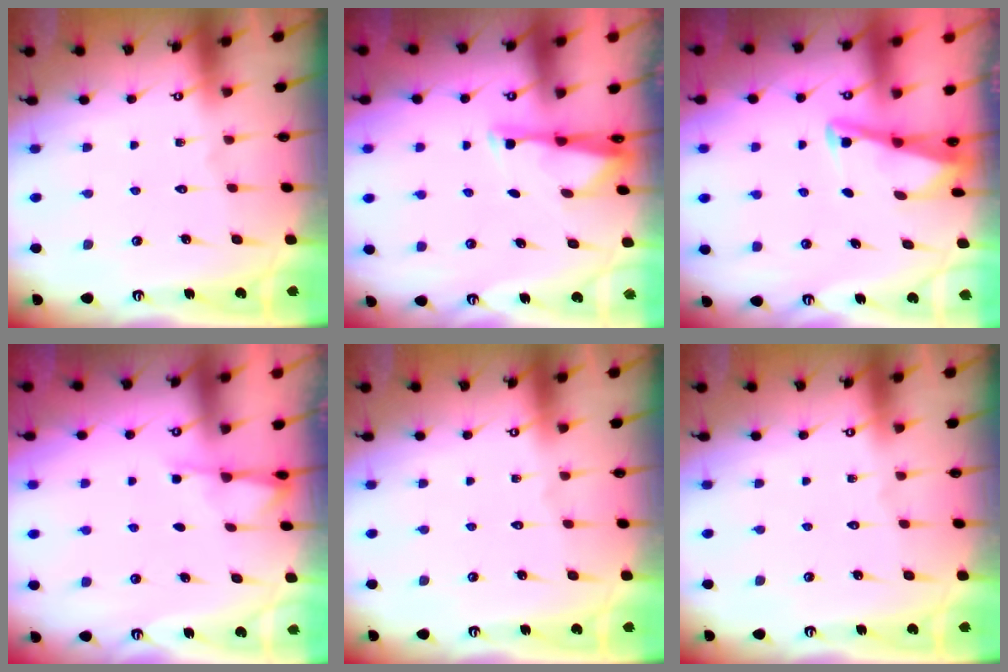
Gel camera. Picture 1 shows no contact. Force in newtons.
{"total": 2.9, "press": 2.8, "slide": 0.6}
{"total": 2.8, "press": 2.8, "slide": 0.4}
{"total": 1.9, "press": 1.9, "slide": 0.4}
{"total": 0.0}
{"total": 0.0}